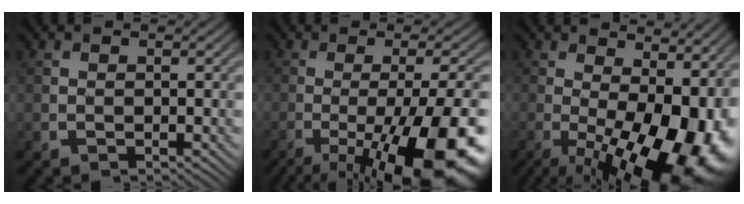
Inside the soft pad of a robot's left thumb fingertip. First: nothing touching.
{"total": 17.9, "force": [-7.8, 4.9, 15.4], "torque": [-0.210, -0.003, -0.116]}
{"total": 18.9, "force": [-3.8, 8.4, 16.5], "torque": [-0.218, -0.029, -0.026]}